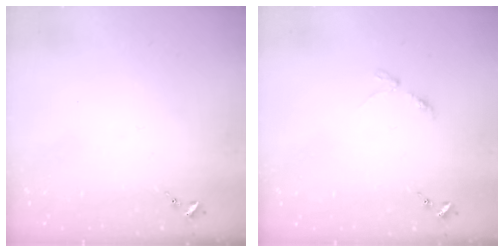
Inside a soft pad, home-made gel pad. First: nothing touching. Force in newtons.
{"total": 2.9, "press": 2.8, "slide": 0.4}